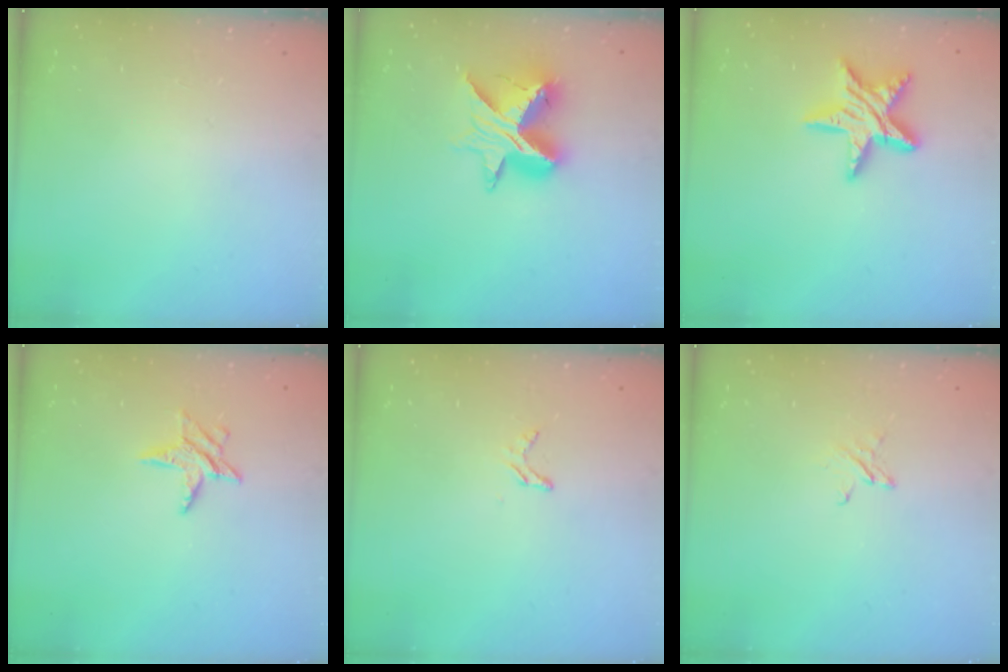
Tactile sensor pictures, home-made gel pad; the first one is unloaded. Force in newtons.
{"total": 13.1, "press": 13.1, "slide": 1.0}
{"total": 12.8, "press": 12.8, "slide": 0.7}
{"total": 6.5, "press": 6.5, "slide": 0.3}
{"total": 3.8, "press": 3.8, "slide": 0.3}
{"total": 2.5, "press": 2.4, "slide": 0.2}